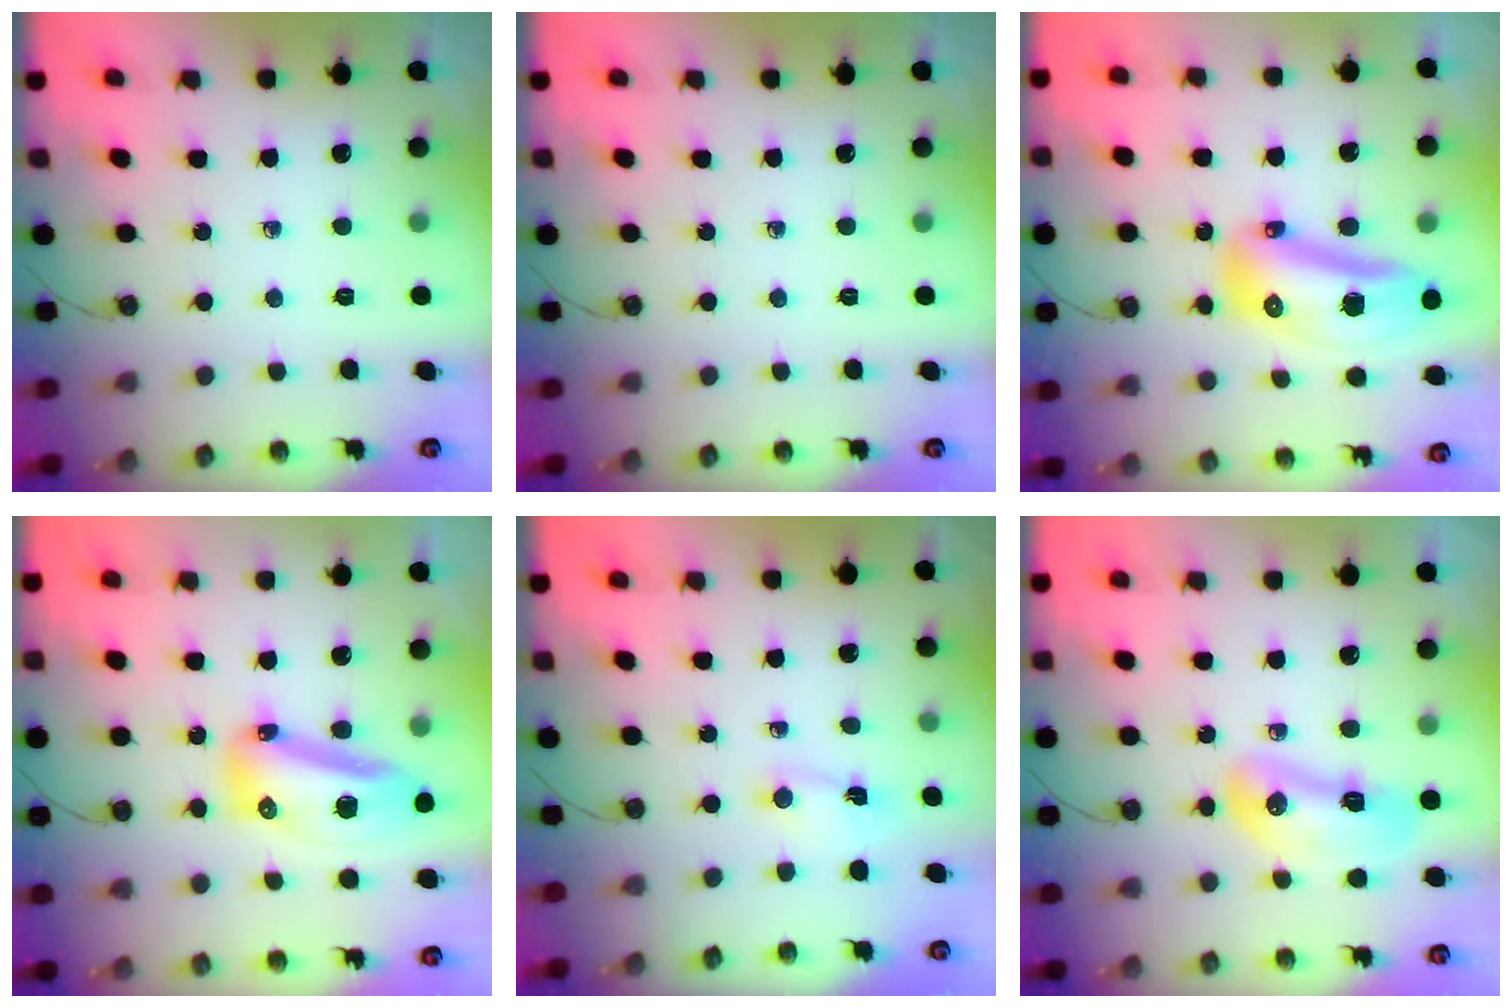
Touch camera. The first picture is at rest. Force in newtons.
{"total": 0.0}
{"total": 18.1, "press": 17.9, "slide": 2.2}
{"total": 17.6, "press": 16.0, "slide": 7.2}
{"total": 1.4, "press": 1.4, "slide": 0.1}
{"total": 11.4, "press": 11.1, "slide": 2.8}